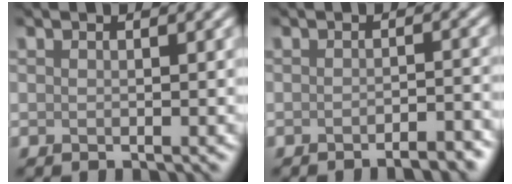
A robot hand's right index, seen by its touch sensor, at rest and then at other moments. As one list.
[{"total": 2.9, "force": [-2.4, 0.6, 1.7], "torque": [-0.014, 0.005, -0.034]}]